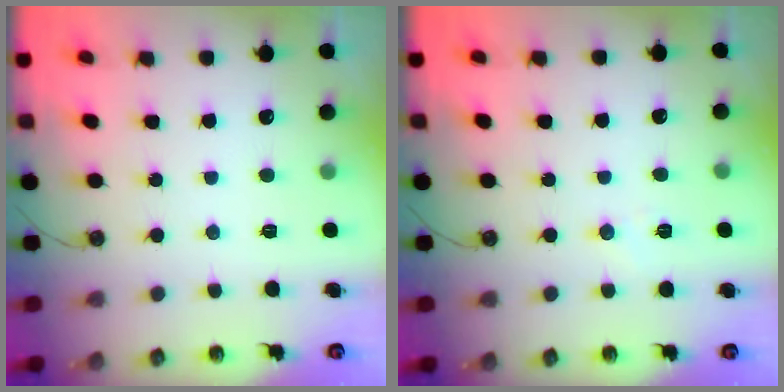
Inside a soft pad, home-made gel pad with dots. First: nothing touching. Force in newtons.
{"total": 4.5, "press": 4.3, "slide": 1.5}